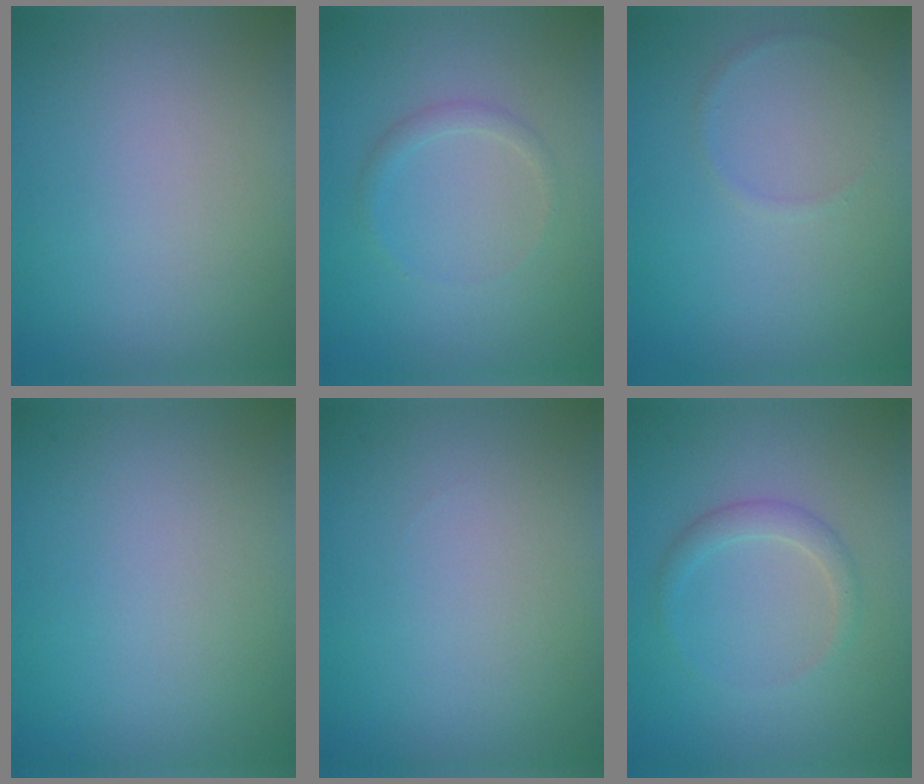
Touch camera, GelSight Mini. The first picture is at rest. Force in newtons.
{"total": 1.1, "press": 1.1, "slide": 0.0}
{"total": 0.6, "press": 0.6, "slide": 0.1}
{"total": 0.0}
{"total": 0.0}
{"total": 1.7, "press": 1.7, "slide": 0.0}